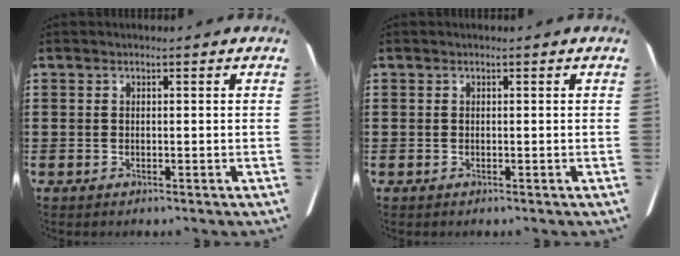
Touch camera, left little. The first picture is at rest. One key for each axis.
{"total": 0.0}